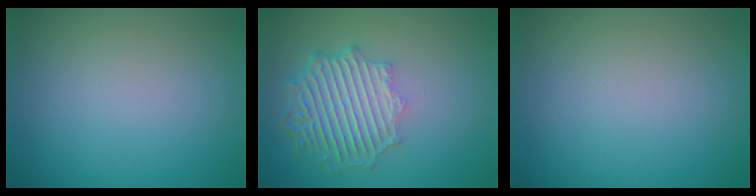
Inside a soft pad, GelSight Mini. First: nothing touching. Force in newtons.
{"total": 6.4, "press": 4.9, "slide": 4.0}
{"total": 0.0}